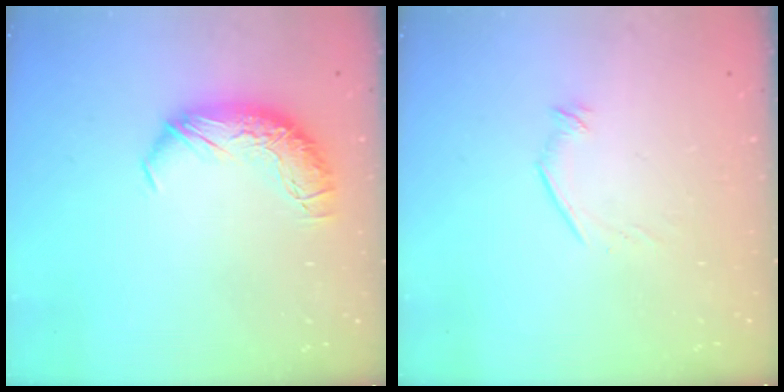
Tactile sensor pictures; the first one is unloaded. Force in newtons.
{"total": 6.9, "press": 6.9, "slide": 0.8}